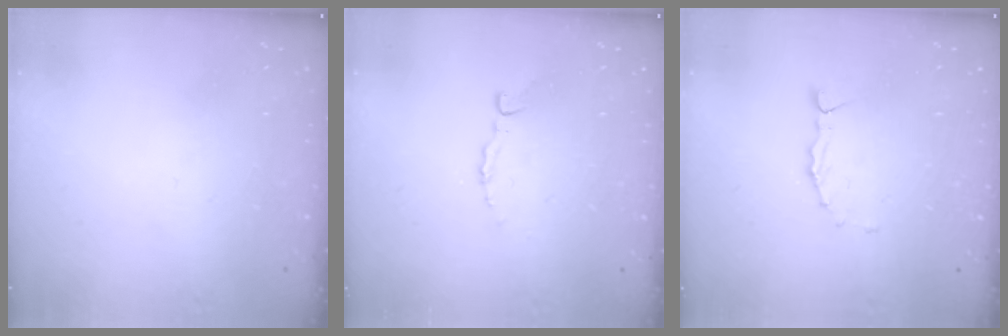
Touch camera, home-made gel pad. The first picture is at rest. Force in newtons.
{"total": 2.2, "press": 2.2, "slide": 0.2}
{"total": 2.2, "press": 2.2, "slide": 0.2}